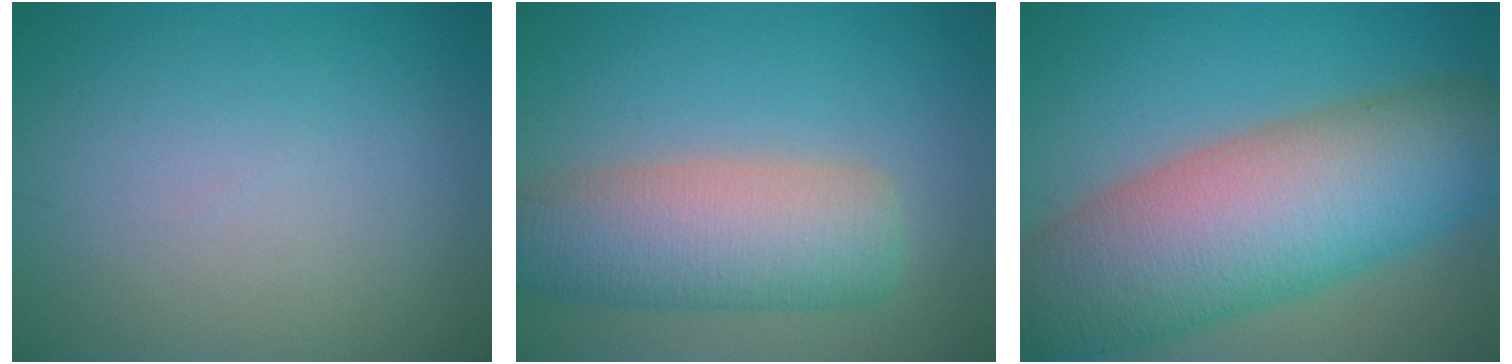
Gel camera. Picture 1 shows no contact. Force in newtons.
{"total": 7.9, "press": 7.9, "slide": 0.3}
{"total": 13.7, "press": 13.7, "slide": 0.6}